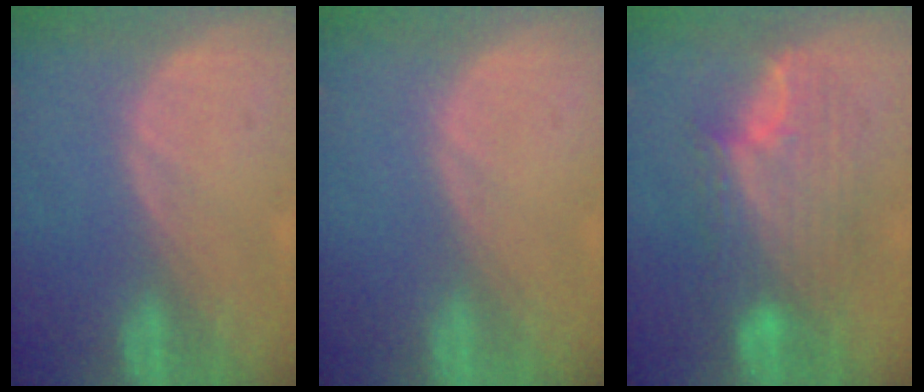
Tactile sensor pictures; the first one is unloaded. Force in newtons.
{"total": 0.0}
{"total": 8.6, "press": 8.6, "slide": 0.3}